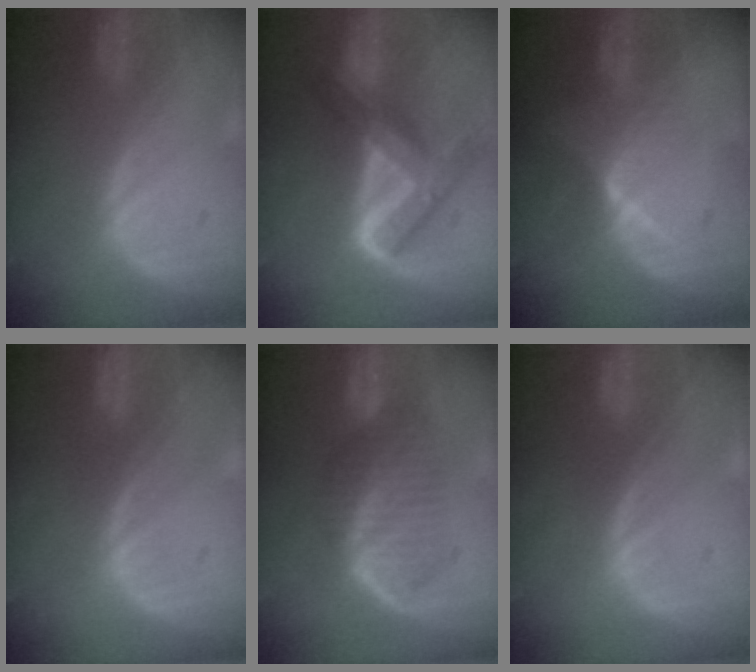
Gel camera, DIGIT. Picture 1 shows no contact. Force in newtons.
{"total": 8.4, "press": 8.4, "slide": 0.6}
{"total": 6.0, "press": 5.4, "slide": 2.7}
{"total": 0.0}
{"total": 6.2, "press": 5.8, "slide": 2.4}
{"total": 0.0}